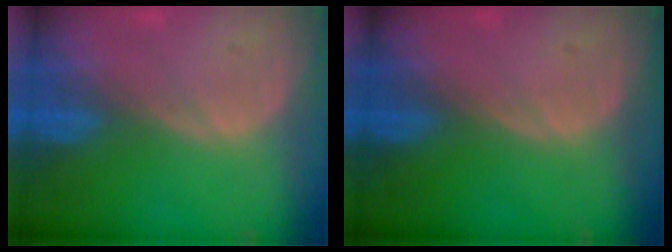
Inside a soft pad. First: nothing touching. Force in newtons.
{"total": 0.0}